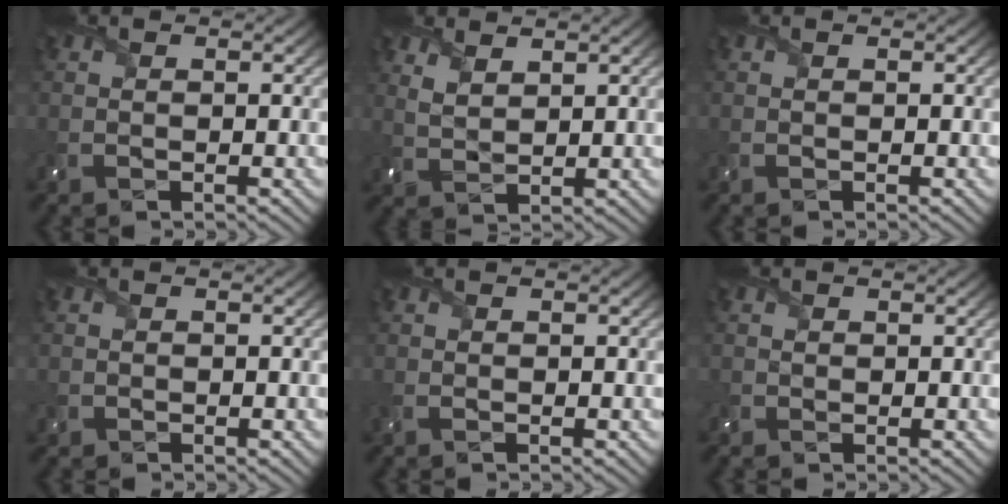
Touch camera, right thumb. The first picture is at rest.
{"total": 3.0, "force": [2.2, 1.3, 1.6], "torque": [-0.043, -0.005, 0.053]}
{"total": 0.0}
{"total": 0.5, "force": [-0.3, 0.4, 0.0], "torque": [0.000, -0.007, -0.008]}
{"total": 0.7, "force": [-0.2, 0.3, 0.6], "torque": [-0.022, -0.002, -0.006]}
{"total": 0.9, "force": [0.2, 0.8, 0.0], "torque": [-0.002, -0.003, 0.000]}